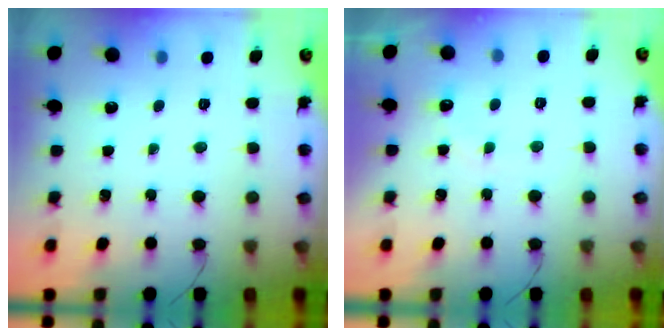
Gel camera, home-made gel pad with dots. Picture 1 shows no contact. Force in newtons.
{"total": 7.4, "press": 7.3, "slide": 1.1}